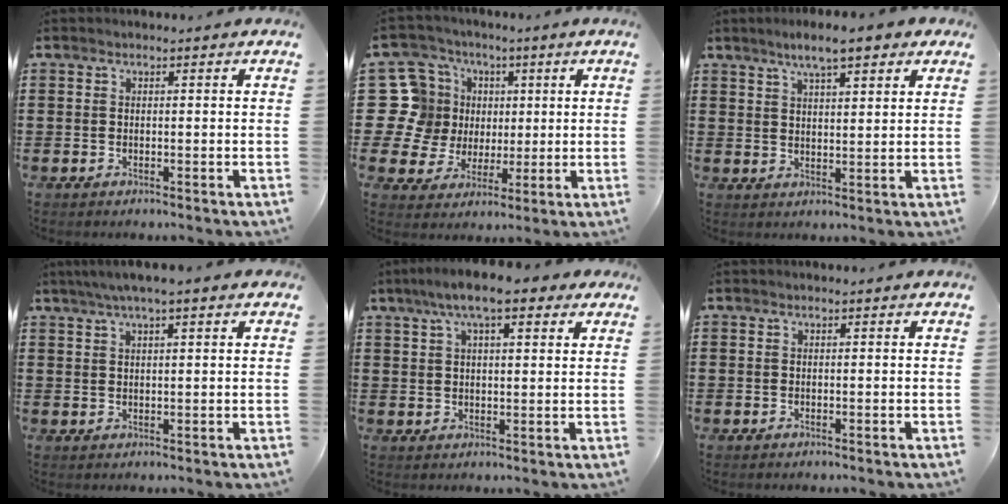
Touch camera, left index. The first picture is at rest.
{"total": 13.1, "force": [1.7, 12.3, 4.3], "torque": [-0.157, 0.004, 0.042]}
{"total": 6.1, "force": [4.6, 1.1, 3.9], "torque": [-0.078, 0.001, 0.079]}
{"total": 3.6, "force": [2.3, 0.3, 2.7], "torque": [-0.056, 0.006, 0.040]}
{"total": 7.9, "force": [5.1, 1.9, 5.8], "torque": [-0.114, 0.005, 0.088]}
{"total": 0.0}